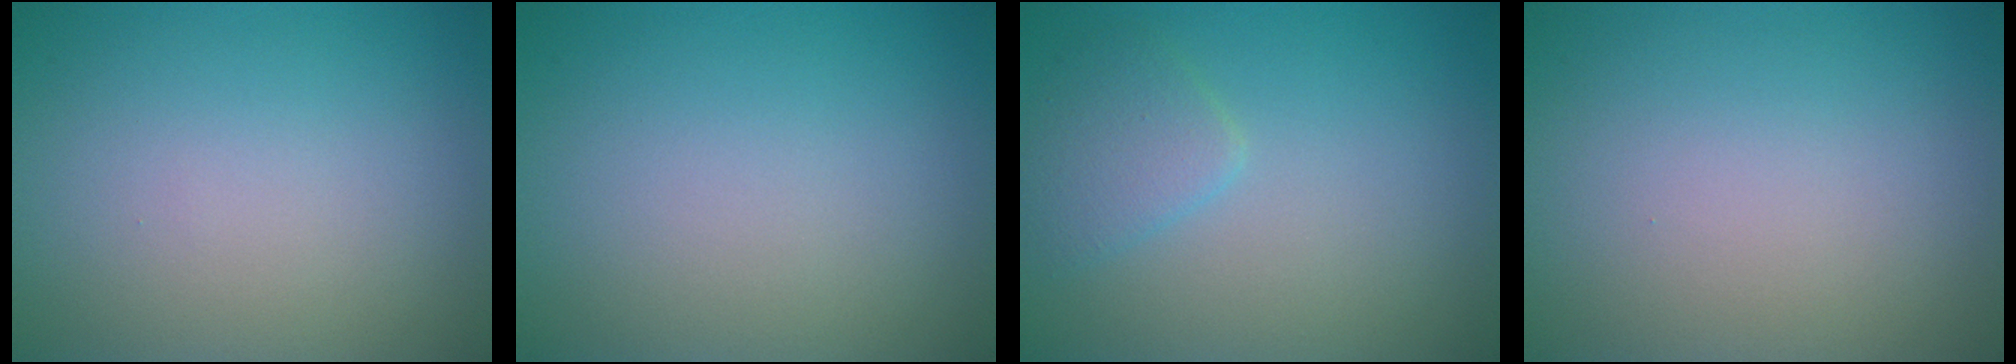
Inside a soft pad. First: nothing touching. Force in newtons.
{"total": 0.0}
{"total": 2.3, "press": 2.3, "slide": 0.1}
{"total": 0.0}